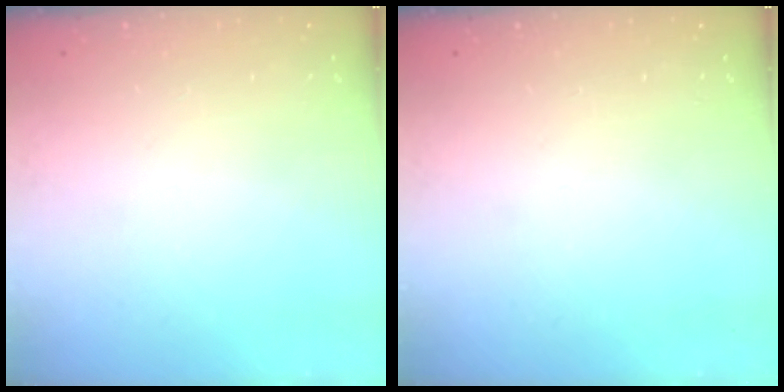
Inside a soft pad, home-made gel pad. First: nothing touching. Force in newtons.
{"total": 0.0}